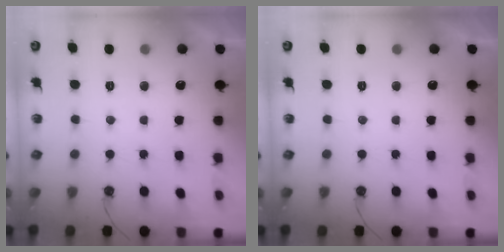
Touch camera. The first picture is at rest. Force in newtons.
{"total": 0.0}